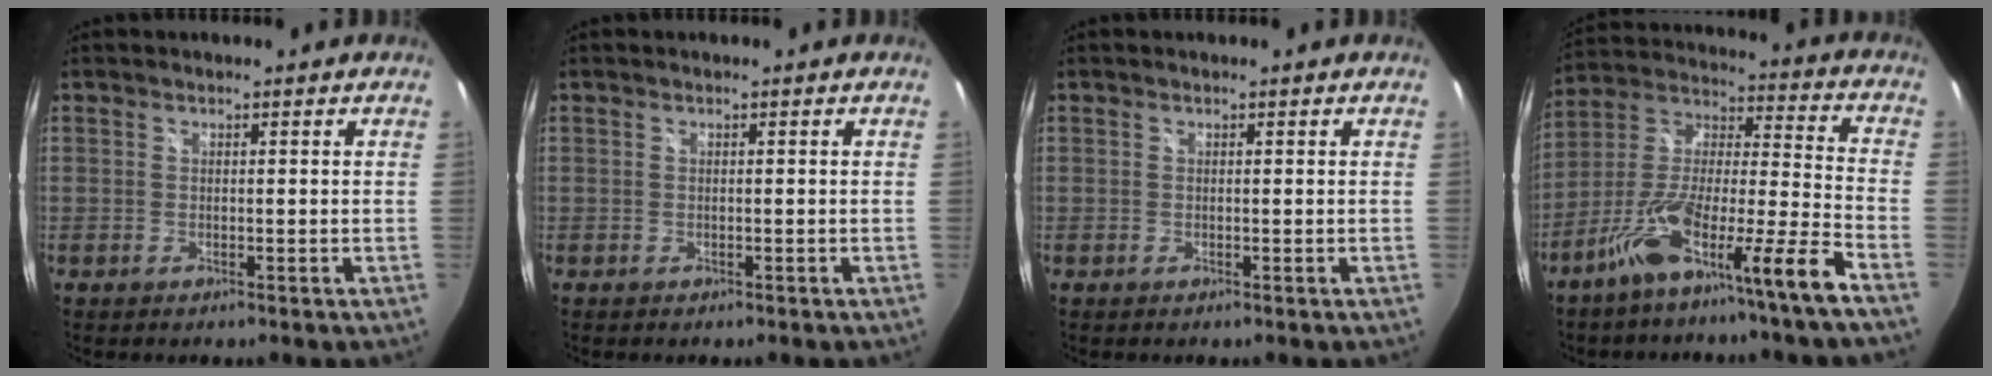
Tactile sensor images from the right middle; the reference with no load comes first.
{"total": 0.0}
{"total": 0.0}
{"total": 15.5, "force": [-10.3, -0.7, 11.5], "torque": [-0.194, -0.013, -0.184]}